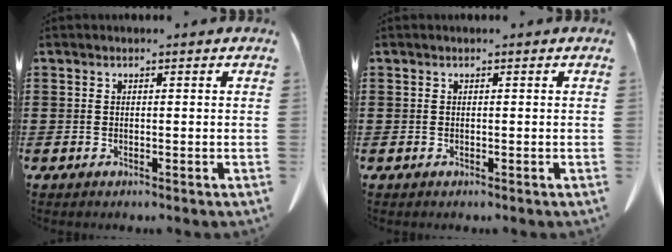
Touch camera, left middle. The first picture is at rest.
{"total": 0.0}